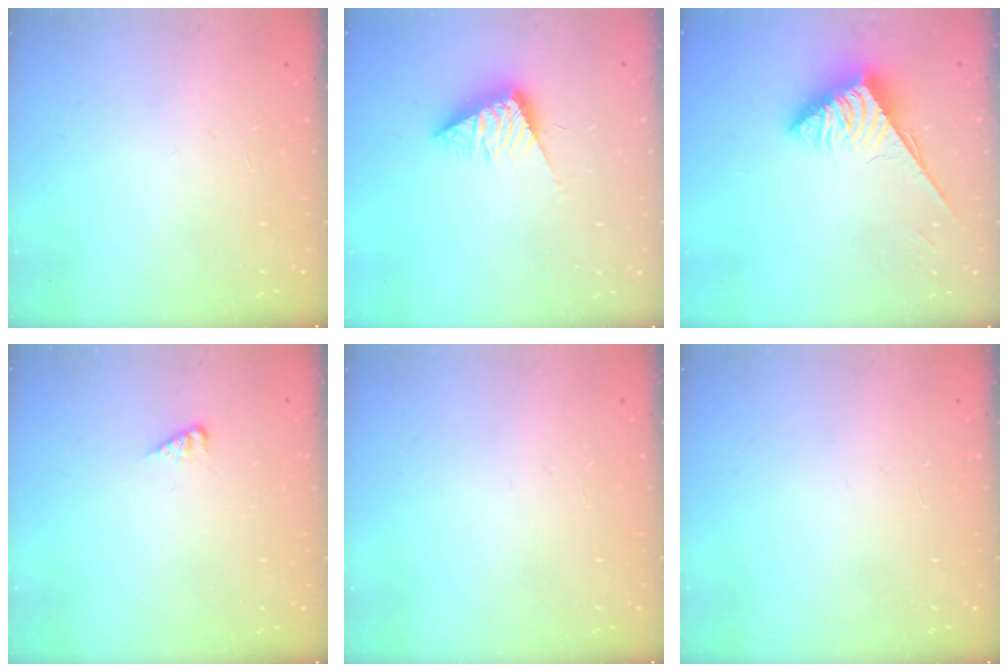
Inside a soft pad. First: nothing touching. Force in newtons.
{"total": 9.4, "press": 9.4, "slide": 0.5}
{"total": 3.8, "press": 3.7, "slide": 0.5}
{"total": 2.9, "press": 2.9, "slide": 0.4}
{"total": 0.0}
{"total": 0.0}